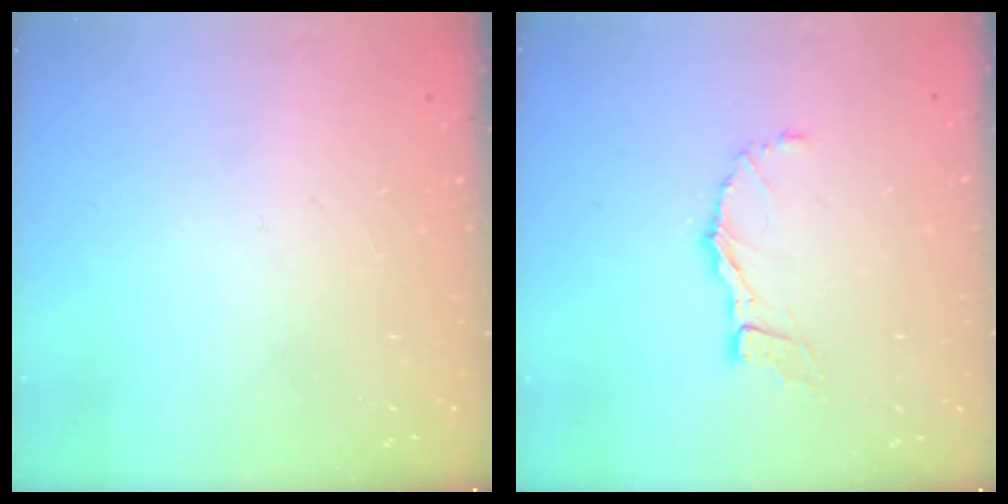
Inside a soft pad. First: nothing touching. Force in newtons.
{"total": 5.3, "press": 5.3, "slide": 0.3}